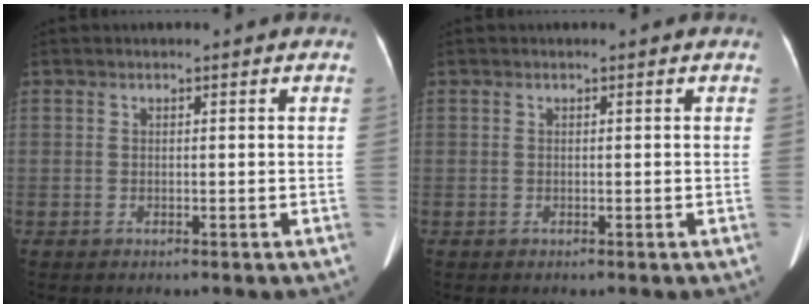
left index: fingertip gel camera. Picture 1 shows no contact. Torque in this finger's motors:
{"motor_torque": [0.04, 0.09, 0.00, 0.00]}